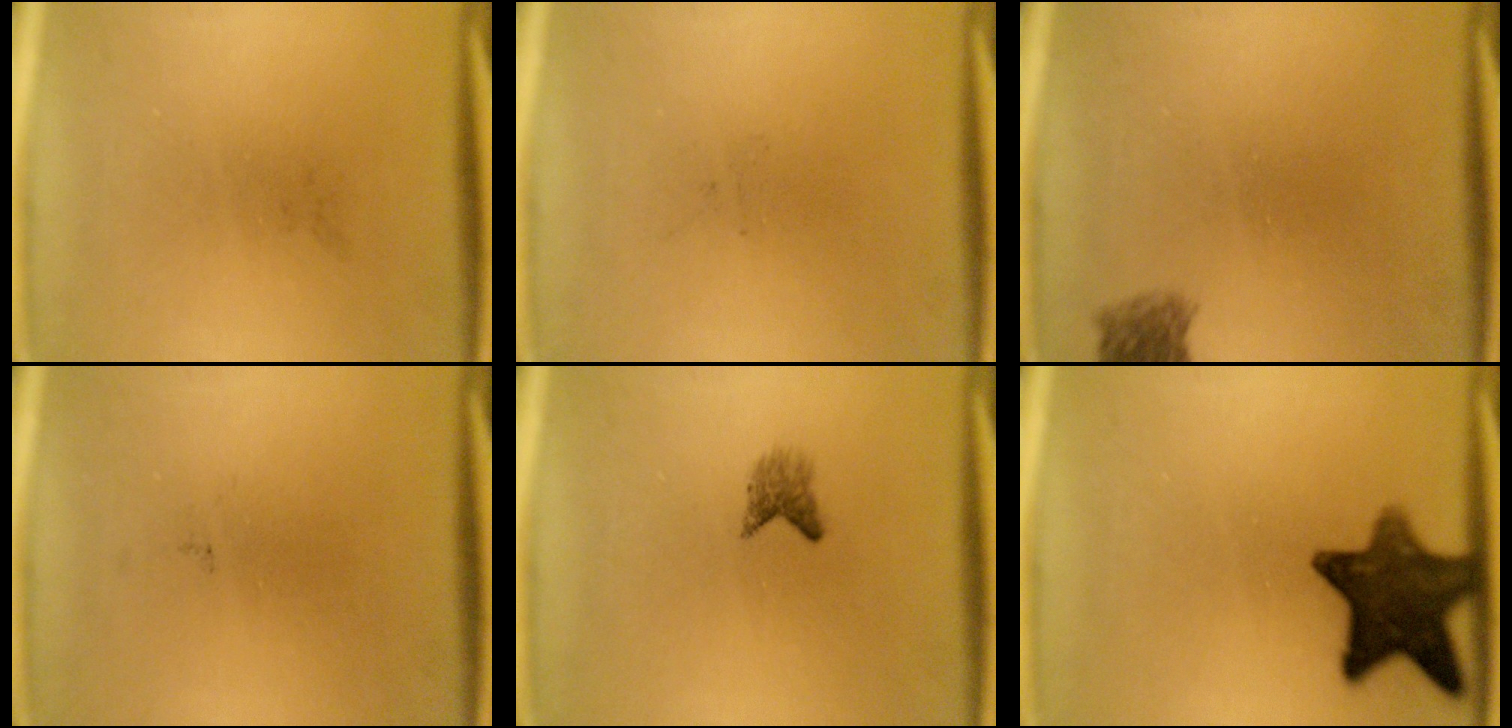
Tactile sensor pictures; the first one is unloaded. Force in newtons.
{"total": 0.0}
{"total": 2.6}
{"total": 0.0}
{"total": 1.8}
{"total": 11.7}